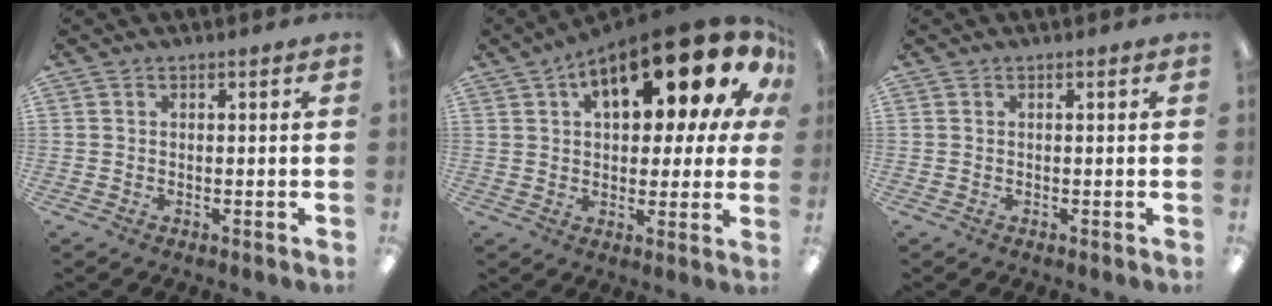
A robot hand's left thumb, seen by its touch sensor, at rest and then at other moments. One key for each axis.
{"total": 21.8, "fx": 10.3, "fy": 9.2, "fz": 16.8, "tx": -0.242, "ty": -0.048, "tz": 0.161}
{"total": 0.0}